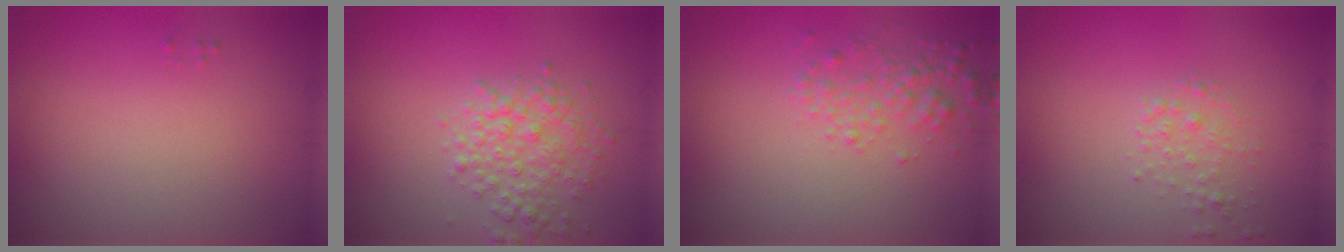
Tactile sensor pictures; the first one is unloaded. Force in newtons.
{"total": 3.4, "press": 3.4, "slide": 0.1}
{"total": 2.3, "press": 2.3, "slide": 0.0}
{"total": 1.4, "press": 1.4, "slide": 0.0}